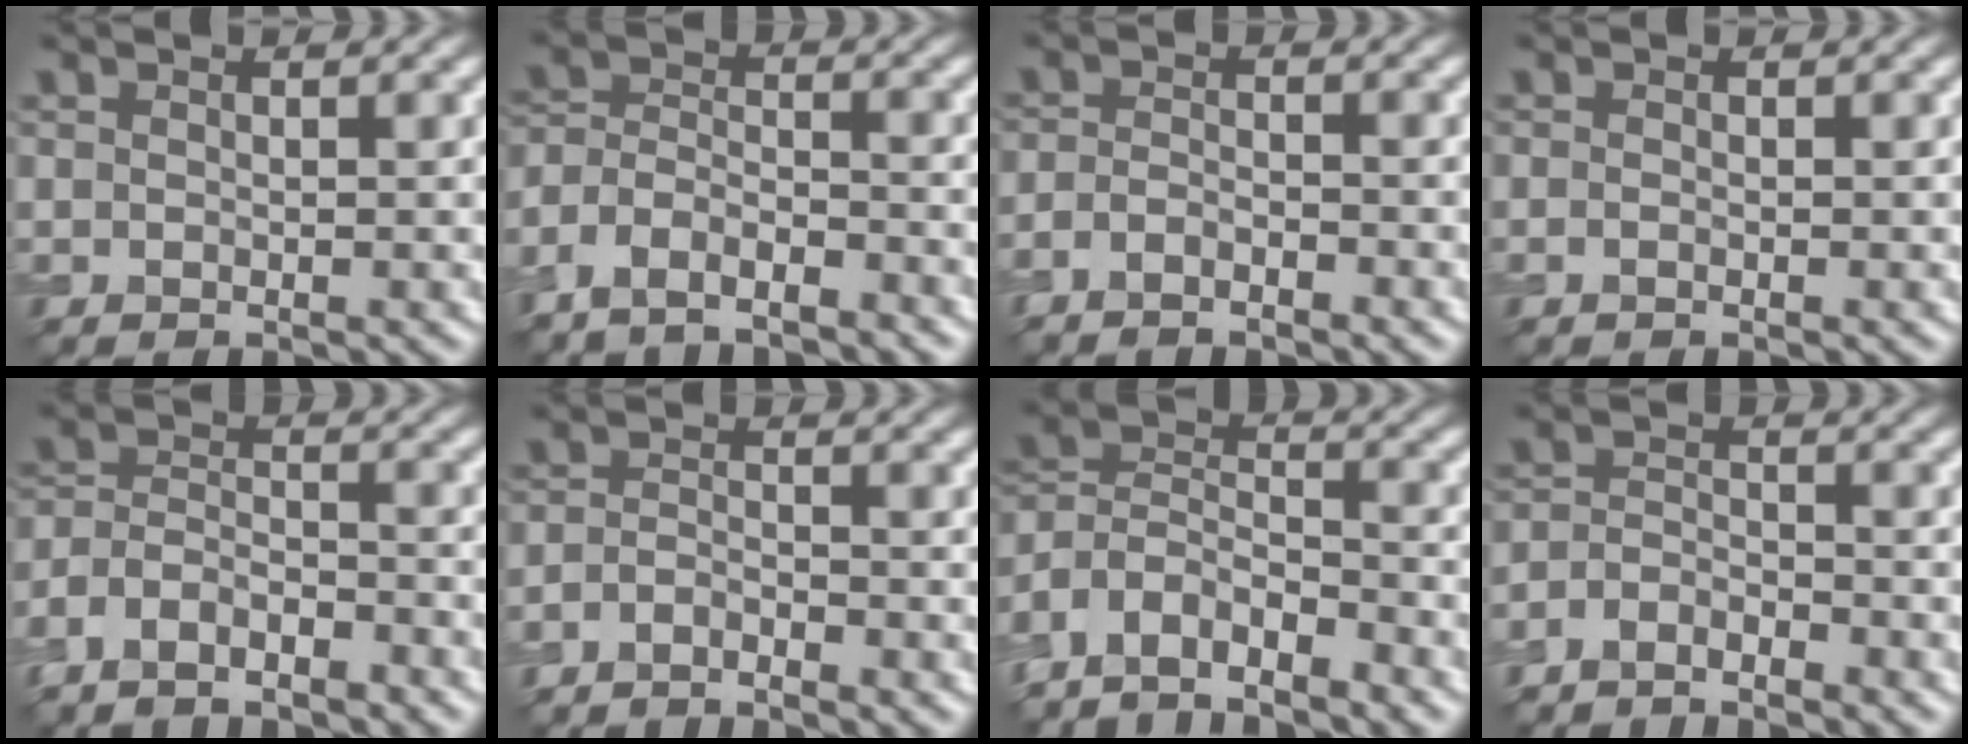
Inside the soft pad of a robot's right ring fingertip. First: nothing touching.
{"total": 4.5, "force": [-3.9, 1.7, 1.6], "torque": [-0.022, -0.003, -0.082]}
{"total": 2.0, "force": [-1.8, 0.5, 0.7], "torque": [-0.015, -0.002, -0.040]}
{"total": 0.0}
{"total": 4.9, "force": [-4.1, 2.0, 1.8], "torque": [-0.030, -0.003, -0.086]}
{"total": 1.8, "force": [-1.7, 0.2, 0.3], "torque": [-0.008, -0.002, -0.041]}
{"total": 6.5, "force": [-5.3, 2.6, 2.8], "torque": [-0.052, -0.004, -0.108]}
{"total": 2.8, "force": [-2.7, 0.7, 0.4], "torque": [-0.007, -0.003, -0.061]}